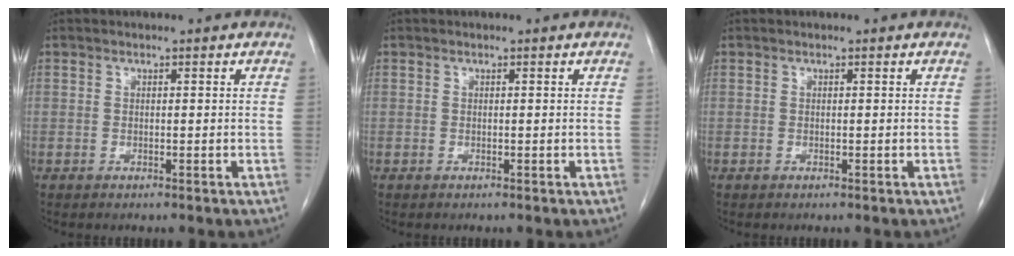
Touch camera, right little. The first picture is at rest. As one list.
[{"total": 0.0}, {"total": 0.0}]